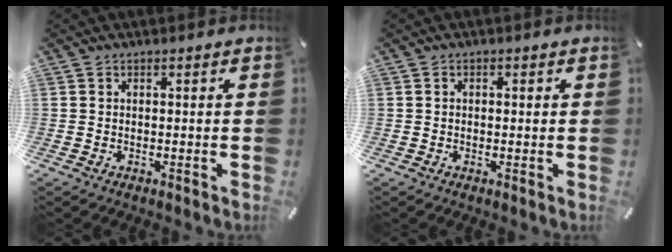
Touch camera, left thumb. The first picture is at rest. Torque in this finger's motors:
{"motor_torque": [0.32, 0.03, 0.01, 0.03, 0.04]}